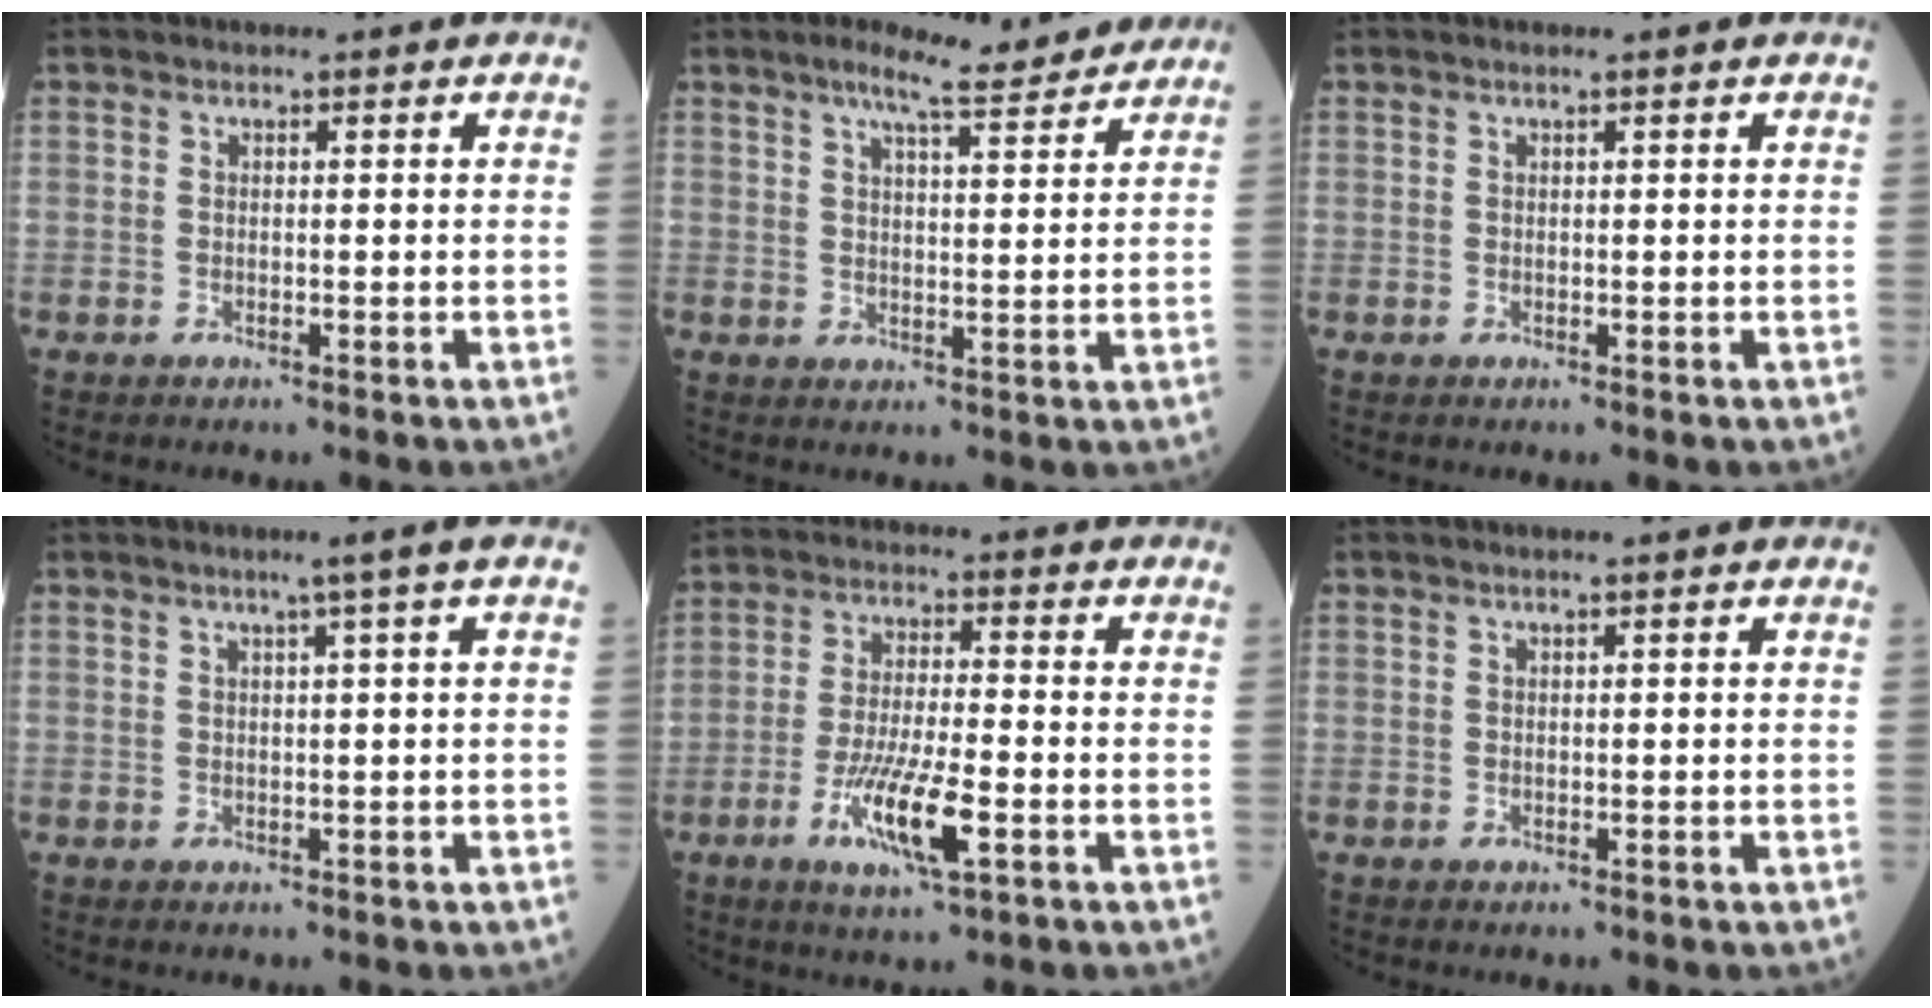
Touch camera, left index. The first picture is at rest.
{"total": 7.6, "force": [6.6, 0.7, 3.7], "torque": [-0.061, 0.010, 0.092]}
{"total": 0.0}
{"total": 2.9, "force": [1.3, -0.9, 2.4], "torque": [-0.039, 0.000, 0.023]}
{"total": 9.3, "force": [-3.8, 1.3, 8.3], "torque": [-0.160, -0.013, -0.071]}
{"total": 0.6, "force": [0.3, -0.2, 0.5], "torque": [-0.015, -0.001, 0.009]}